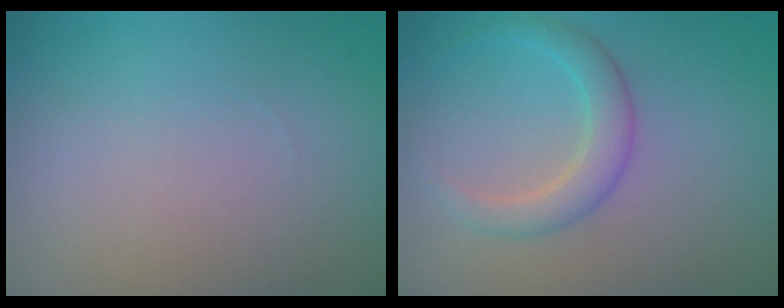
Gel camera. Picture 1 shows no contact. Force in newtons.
{"total": 2.8, "press": 2.8, "slide": 0.0}